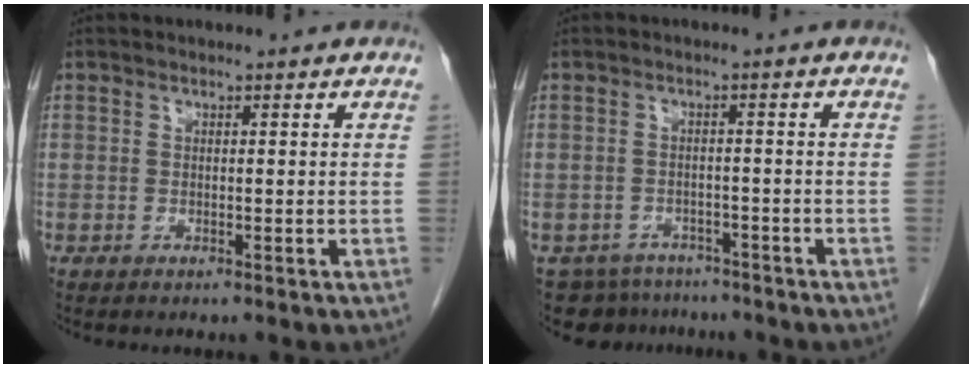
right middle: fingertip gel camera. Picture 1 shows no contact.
{"total": 6.8, "force": [-5.8, 3.5, 0.0], "torque": [0.002, 0.009, -0.076]}